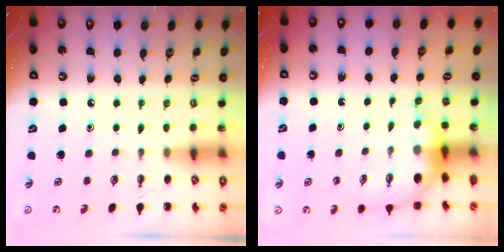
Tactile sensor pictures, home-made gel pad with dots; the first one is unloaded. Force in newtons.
{"total": 5.3, "press": 5.1, "slide": 1.2}